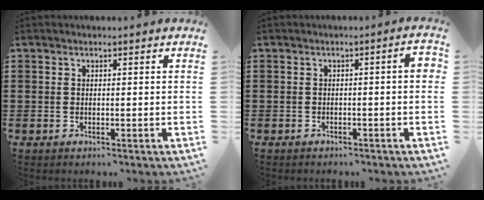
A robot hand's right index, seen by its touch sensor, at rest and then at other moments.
{"total": 2.0, "force": [-0.9, 0.1, 1.8], "torque": [-0.029, 0.001, -0.018]}